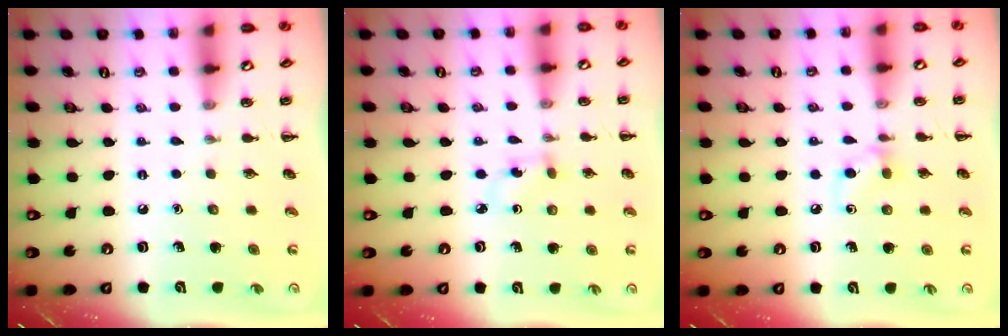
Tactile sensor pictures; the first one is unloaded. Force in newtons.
{"total": 2.9, "press": 2.7, "slide": 1.1}
{"total": 5.9, "press": 5.6, "slide": 1.8}